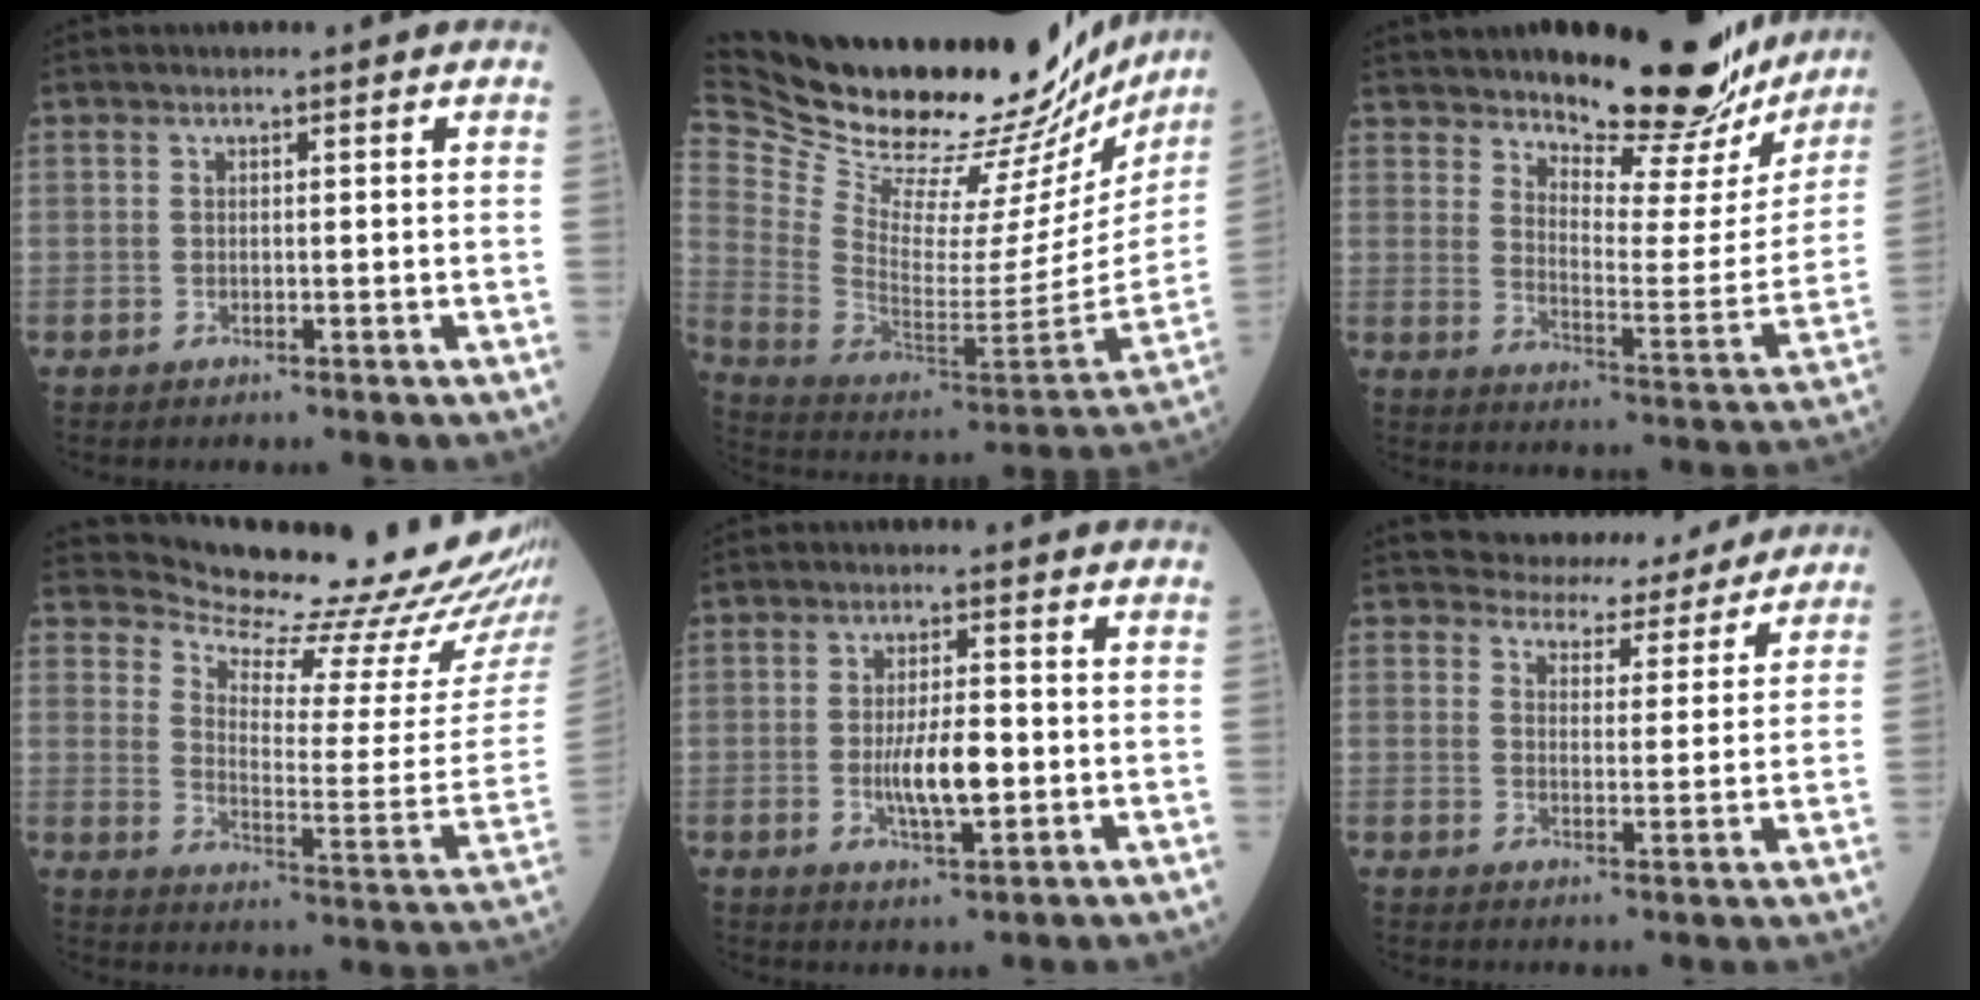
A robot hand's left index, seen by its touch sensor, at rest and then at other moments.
{"total": 39.0, "force": [33.3, 8.7, 18.2], "torque": [-0.329, -0.086, 0.469]}
{"total": 20.5, "force": [18.1, 4.8, 8.4], "torque": [-0.109, -0.062, 0.236]}
{"total": 18.6, "force": [18.2, -1.0, 3.9], "torque": [-0.075, -0.123, 0.235]}
{"total": 6.3, "force": [-0.9, 1.7, 6.0], "torque": [-0.117, -0.005, -0.015]}
{"total": 10.7, "force": [10.2, 3.0, 1.1], "torque": [-0.001, 0.003, 0.122]}